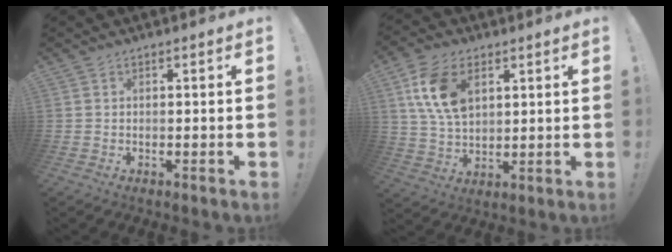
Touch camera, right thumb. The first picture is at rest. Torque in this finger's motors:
{"motor_torque": [0.95, 2.14, 1.16, -0.23, 0.09]}